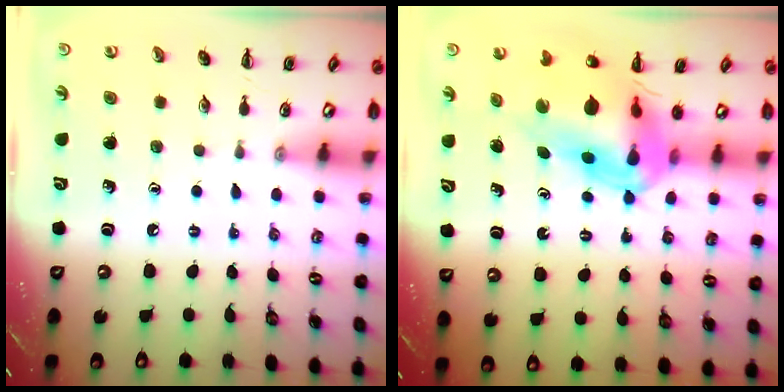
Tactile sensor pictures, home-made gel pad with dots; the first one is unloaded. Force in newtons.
{"total": 10.6, "press": 10.1, "slide": 3.2}